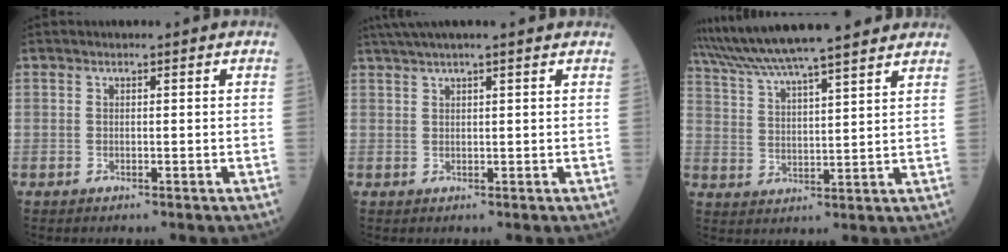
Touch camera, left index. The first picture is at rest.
{"total": 8.0, "force": [6.7, -0.1, 4.3], "torque": [-0.070, 0.040, 0.096]}
{"total": 18.8, "force": [16.5, 0.9, 8.9], "torque": [-0.161, 0.038, 0.257]}